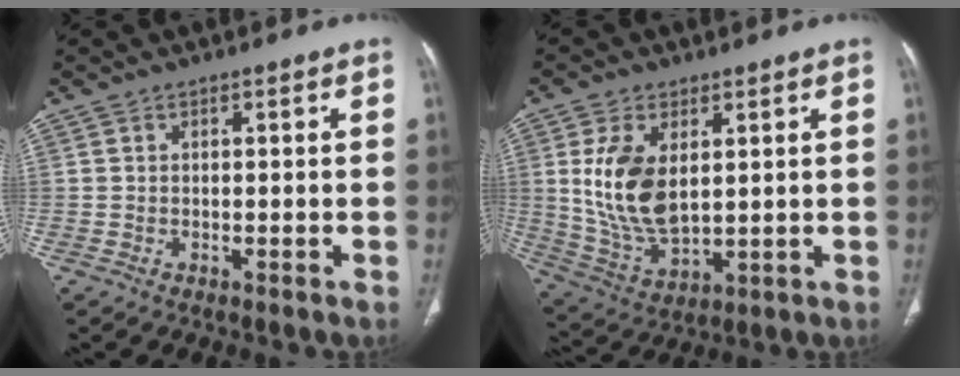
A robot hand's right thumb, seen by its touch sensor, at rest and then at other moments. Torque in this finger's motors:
{"motor_torque": [-0.89, 1.65, 0.85, -0.03, 0.19]}